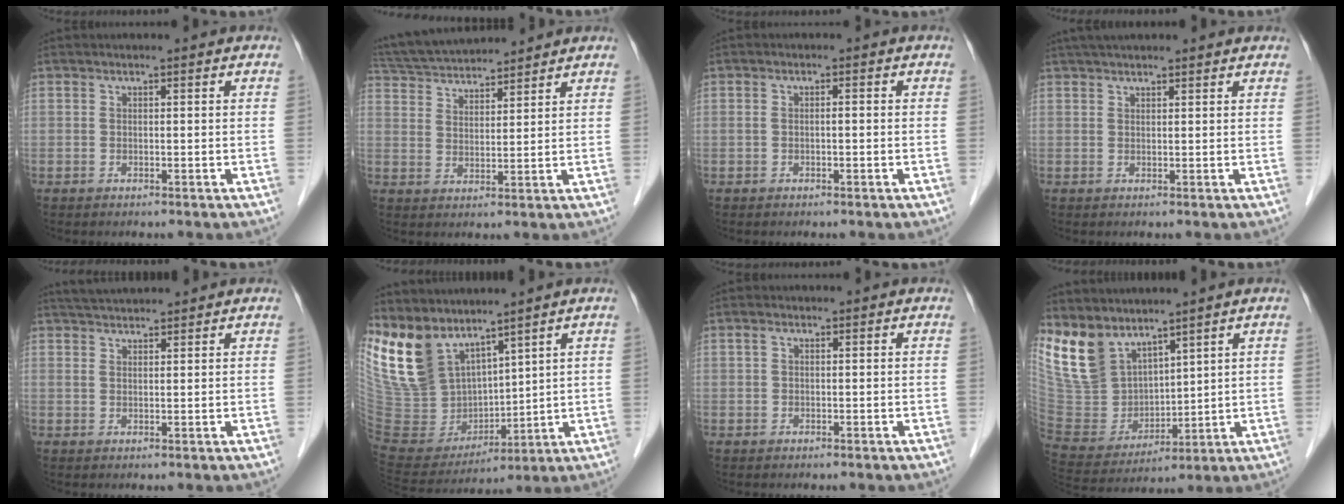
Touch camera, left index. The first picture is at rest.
{"total": 12.0, "force": [11.3, 1.6, 3.7], "torque": [-0.078, 0.035, 0.199]}
{"total": 0.9, "force": [-0.3, 0.2, 0.9], "torque": [-0.018, 0.006, -0.003]}
{"total": 6.8, "force": [6.0, 1.0, 3.0], "torque": [-0.048, 0.040, 0.089]}
{"total": 4.9, "force": [4.6, 0.4, 1.6], "torque": [-0.027, 0.033, 0.083]}
{"total": 16.4, "force": [12.6, 7.7, 7.1], "torque": [-0.170, 0.002, 0.266]}
{"total": 0.6, "force": [0.2, 0.4, 0.4], "torque": [-0.012, 0.011, 0.006]}
{"total": 11.0, "force": [8.8, 5.4, 3.7], "torque": [-0.101, 0.005, 0.200]}